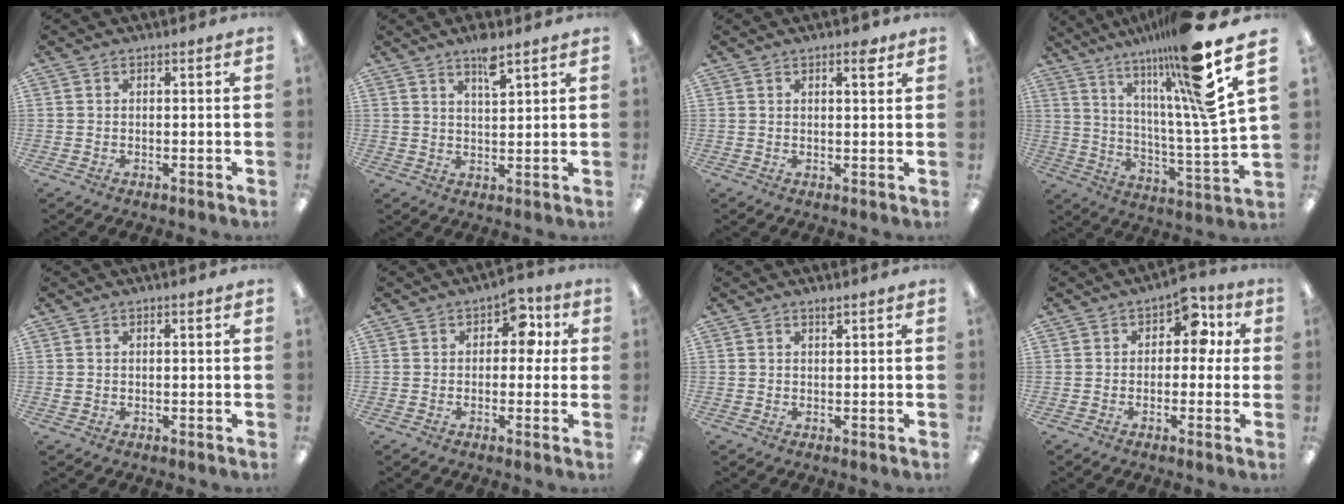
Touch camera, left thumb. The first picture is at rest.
{"total": 5.5, "force": [4.1, 1.2, 3.5], "torque": [-0.056, -0.022, 0.066]}
{"total": 3.8, "force": [2.4, 1.1, 2.8], "torque": [-0.029, -0.011, 0.033]}
{"total": 20.7, "force": [14.3, 1.9, 14.8], "torque": [-0.241, -0.093, 0.213]}
{"total": 0.8, "force": [0.3, 0.4, 0.6], "torque": [-0.012, 0.003, 0.005]}
{"total": 6.9, "force": [2.1, 4.5, 4.8], "torque": [-0.051, -0.001, 0.029]}
{"total": 1.2, "force": [1.0, 0.2, 0.6], "torque": [-0.015, 0.000, 0.018]}
{"total": 7.9, "force": [2.9, 5.0, 5.5], "torque": [-0.064, -0.008, 0.043]}